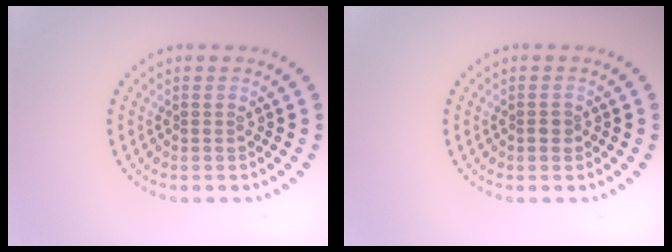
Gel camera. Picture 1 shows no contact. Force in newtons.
{"total": 0.9, "press": 0.8, "slide": 0.4}